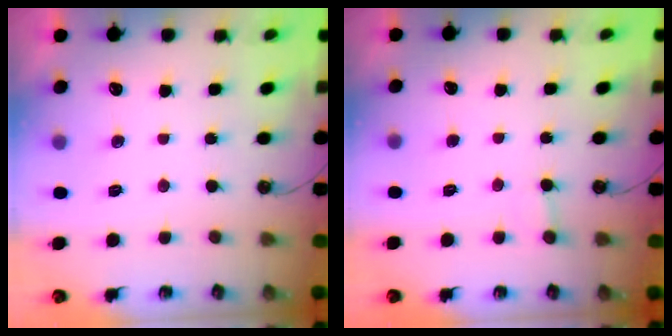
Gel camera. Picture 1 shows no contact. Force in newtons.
{"total": 2.1, "press": 2.1, "slide": 0.2}